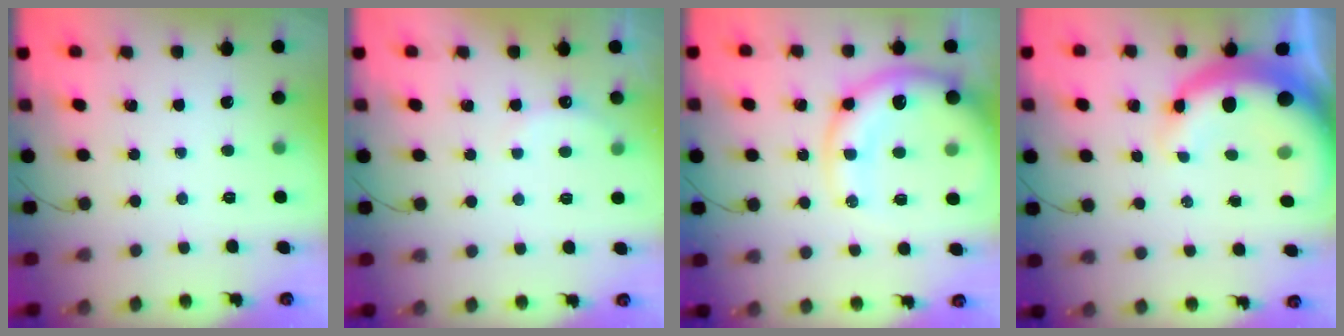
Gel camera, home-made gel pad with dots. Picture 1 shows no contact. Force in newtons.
{"total": 6.0, "press": 5.9, "slide": 1.1}
{"total": 16.2, "press": 15.6, "slide": 4.3}
{"total": 11.4, "press": 11.2, "slide": 2.0}